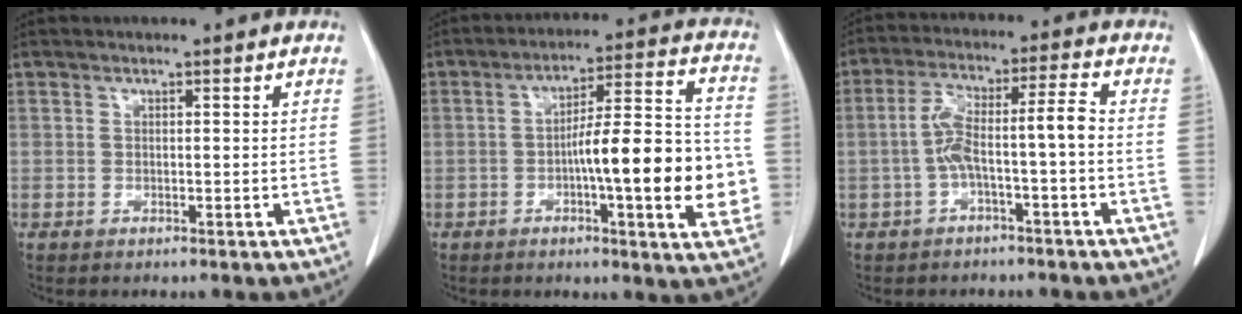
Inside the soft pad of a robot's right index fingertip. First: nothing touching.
{"total": 16.3, "force": [-3.0, 2.1, 15.9], "torque": [-0.228, 0.015, -0.043]}
{"total": 7.4, "force": [-1.8, 0.6, 7.2], "torque": [-0.139, 0.035, -0.030]}